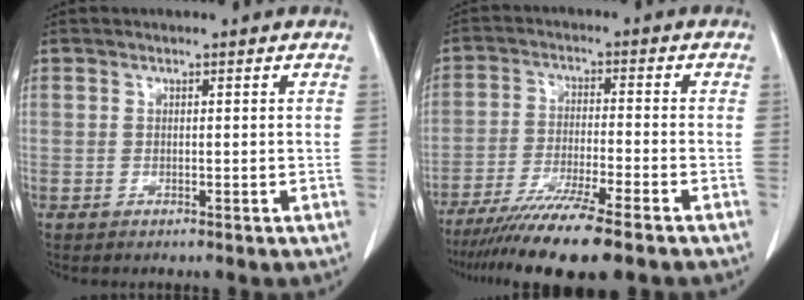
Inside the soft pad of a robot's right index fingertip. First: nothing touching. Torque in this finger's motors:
{"motor_torque": [1.03, -0.95, 0.81, 0.21]}